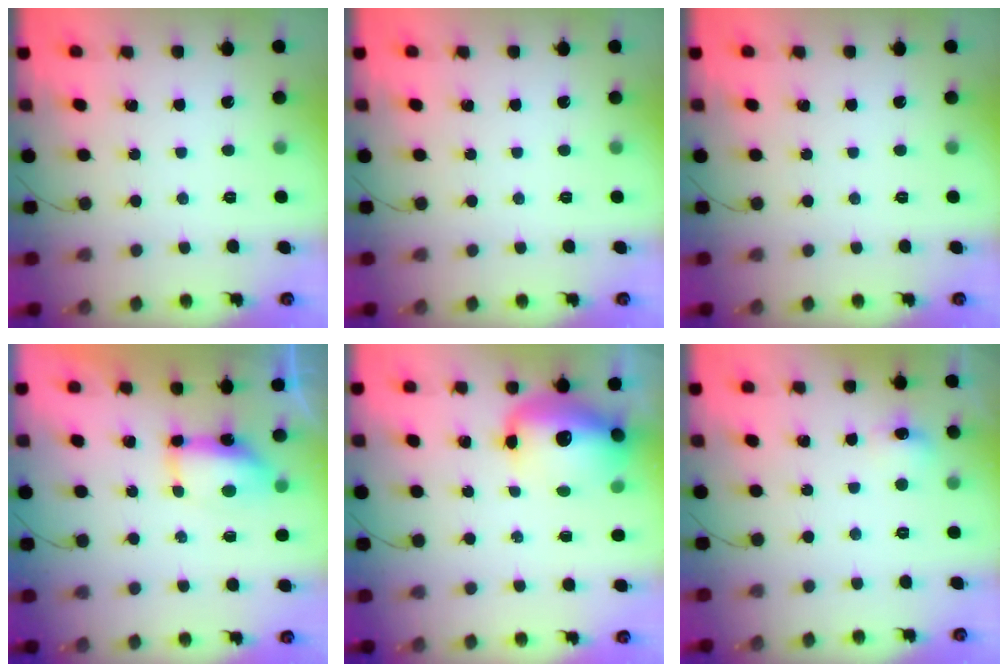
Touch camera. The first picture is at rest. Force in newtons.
{"total": 0.0}
{"total": 0.0}
{"total": 7.4, "press": 7.3, "slide": 0.5}
{"total": 13.9, "press": 13.5, "slide": 3.5}
{"total": 6.5, "press": 6.3, "slide": 1.5}